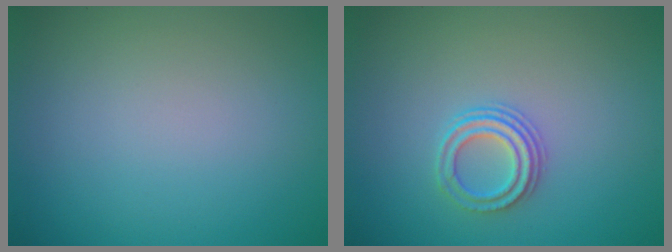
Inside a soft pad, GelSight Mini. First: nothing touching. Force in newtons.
{"total": 2.5, "press": 2.2, "slide": 1.2}